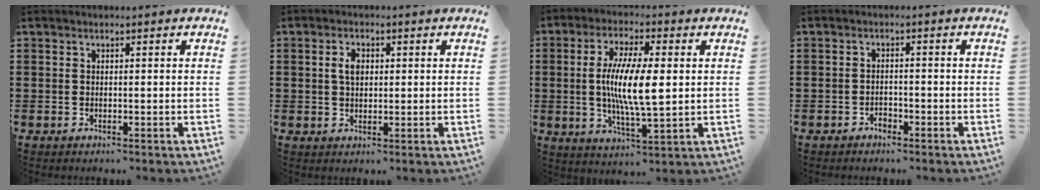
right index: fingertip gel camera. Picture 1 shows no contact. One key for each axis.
{"total": 3.1, "fx": 0.6, "fy": 1.9, "fz": 2.4, "tx": -0.051, "ty": 0.011, "tz": 0.008}
{"total": 9.9, "fx": 0.6, "fy": 2.7, "fz": 9.5, "tx": -0.189, "ty": 0.001, "tz": 0.007}
{"total": 1.4, "fx": -1.2, "fy": 0.6, "fz": 0.4, "tx": -0.014, "ty": -0.001, "tz": -0.026}